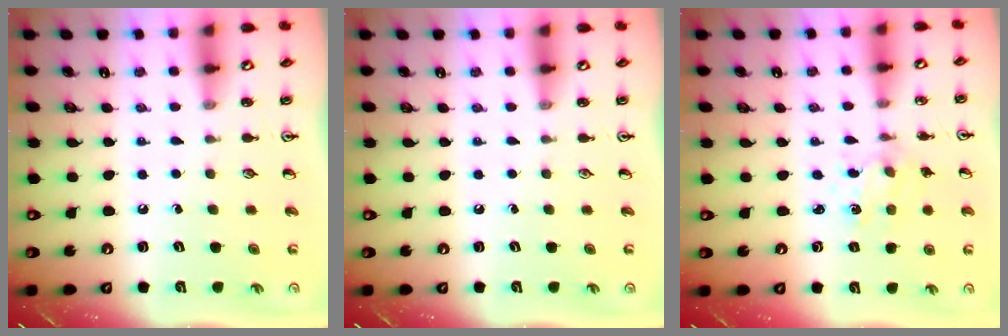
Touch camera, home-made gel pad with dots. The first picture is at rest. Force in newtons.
{"total": 0.0}
{"total": 1.5, "press": 1.5, "slide": 0.0}